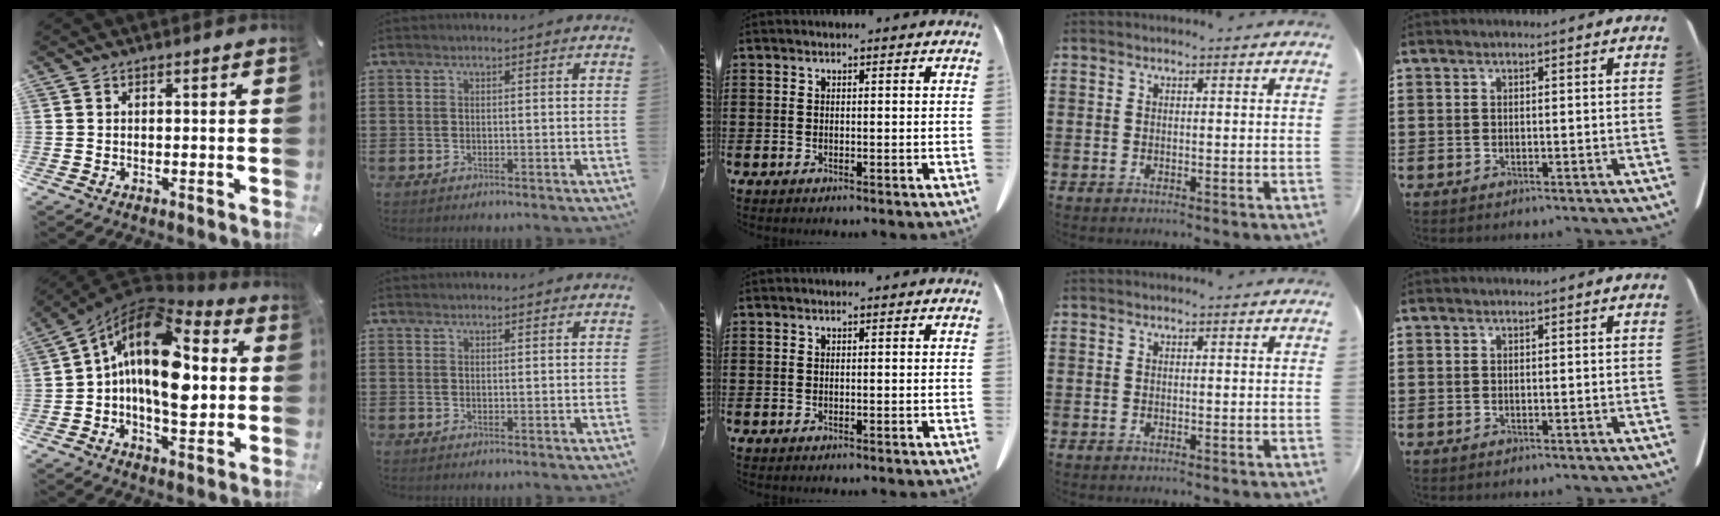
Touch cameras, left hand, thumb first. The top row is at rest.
{"thumb": {"total": 19.4, "force": [1.7, 11.1, 15.8], "torque": [-0.292, -0.017, 0.022]}, "index": {"total": 0.8, "force": [0.8, 0.0, 0.2], "torque": [-0.005, -0.001, 0.017]}}